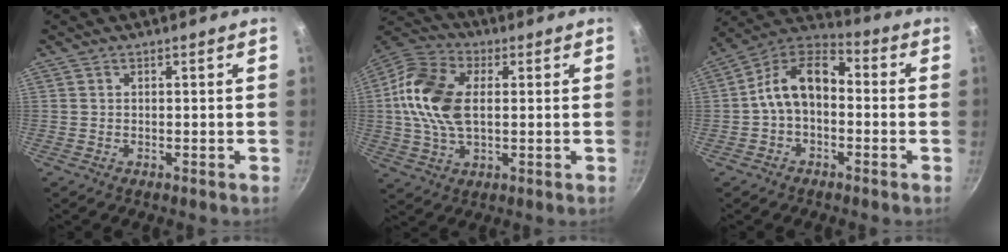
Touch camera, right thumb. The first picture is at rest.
{"total": 15.1, "force": [1.6, 9.2, 11.8], "torque": [-0.213, 0.014, 0.015]}
{"total": 12.2, "force": [-0.7, 7.9, 9.2], "torque": [-0.141, 0.047, -0.034]}